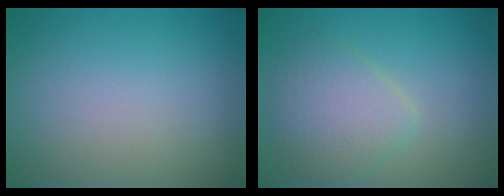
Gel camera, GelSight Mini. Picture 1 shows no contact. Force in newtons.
{"total": 4.0, "press": 3.9, "slide": 0.3}